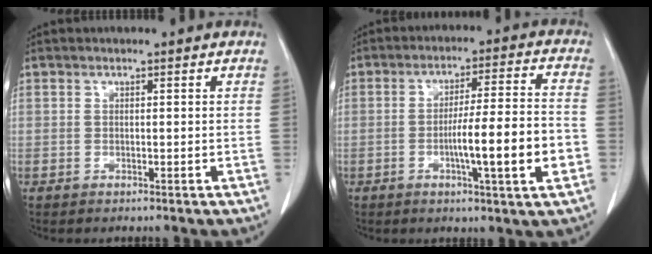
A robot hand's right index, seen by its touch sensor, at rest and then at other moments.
{"total": 11.8, "force": [-3.2, 0.2, 11.4], "torque": [-0.178, 0.001, -0.050]}